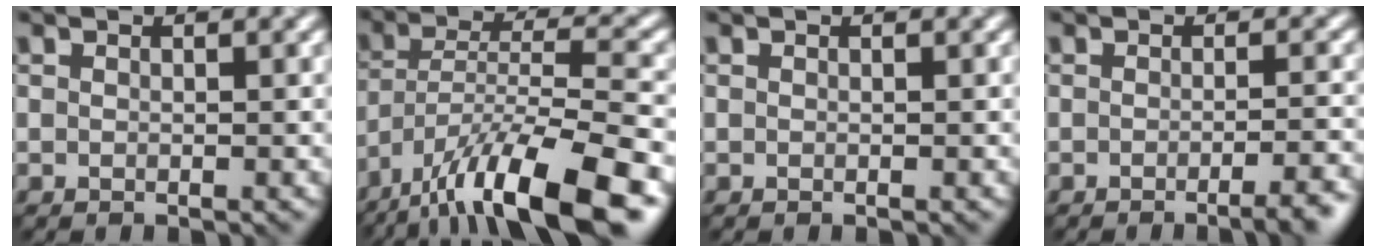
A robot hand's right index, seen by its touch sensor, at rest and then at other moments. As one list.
[{"total": 13.2, "force": [-9.2, 2.9, 9.0], "torque": [-0.161, 0.007, -0.159]}, {"total": 0.0}, {"total": 3.5, "force": [-2.4, 0.5, 2.5], "torque": [-0.030, 0.003, -0.030]}]